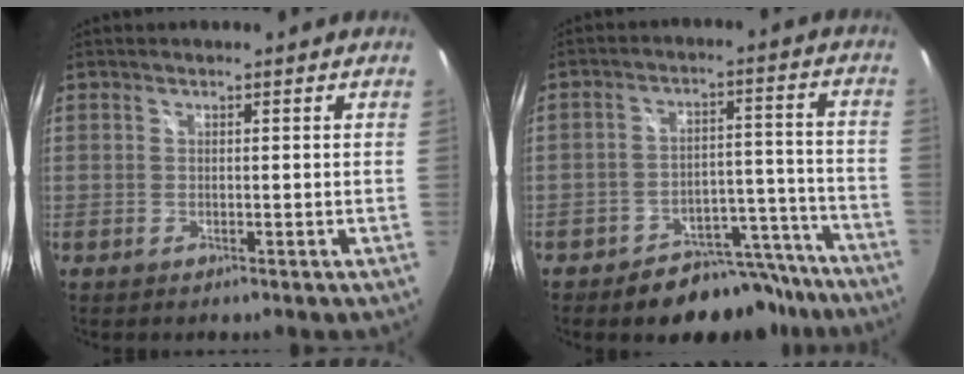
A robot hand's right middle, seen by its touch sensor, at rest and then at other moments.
{"total": 12.5, "force": [-10.6, 6.1, 2.8], "torque": [-0.038, 0.045, -0.128]}